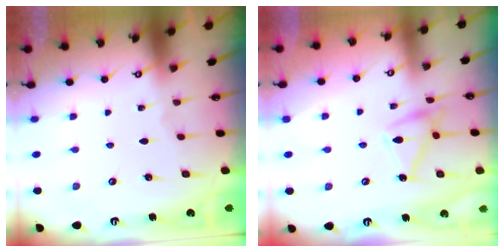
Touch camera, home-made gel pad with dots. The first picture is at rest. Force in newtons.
{"total": 12.6, "press": 12.6, "slide": 0.4}